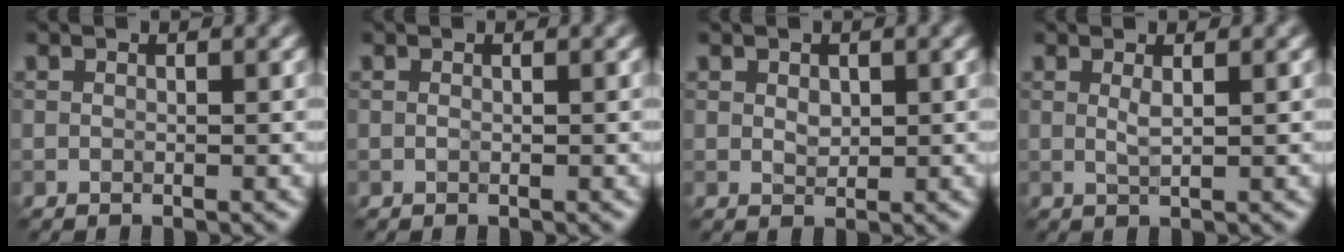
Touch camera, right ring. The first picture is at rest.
{"total": 0.0}
{"total": 1.0, "force": [0.4, 0.7, 0.5], "torque": [-0.012, -0.001, 0.013]}
{"total": 1.1, "force": [0.5, 0.2, 1.0], "torque": [-0.017, 0.003, 0.008]}